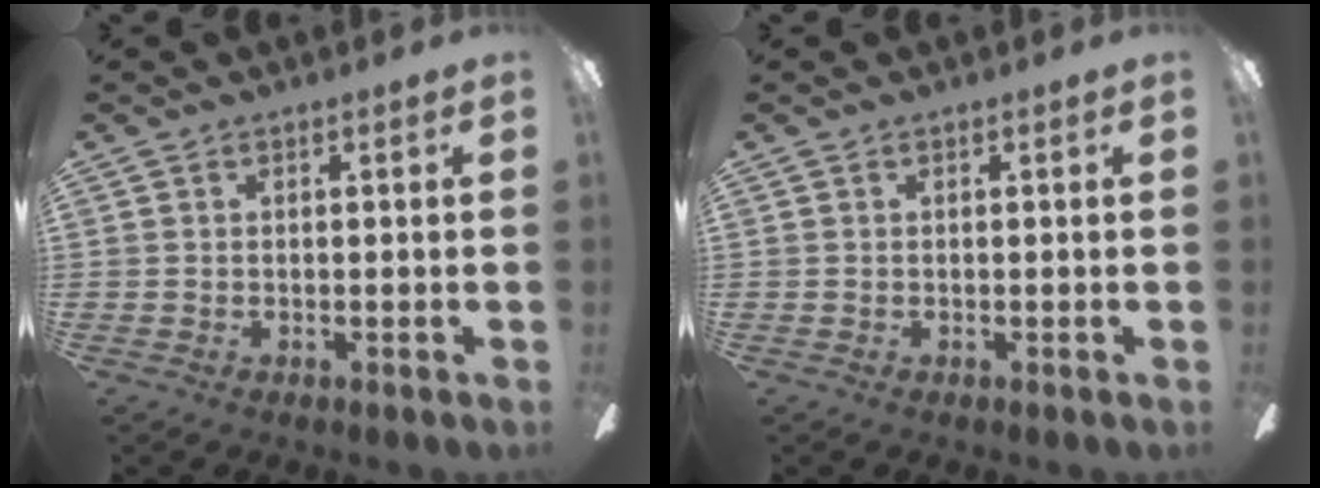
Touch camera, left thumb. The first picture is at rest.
{"total": 0.0}